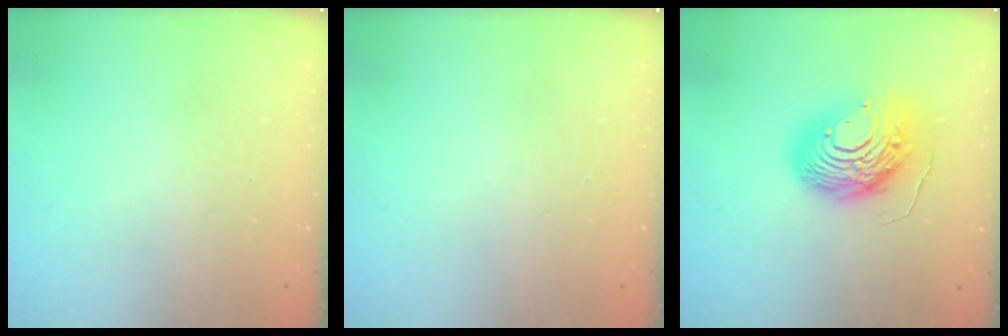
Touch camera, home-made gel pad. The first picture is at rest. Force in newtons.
{"total": 0.0}
{"total": 14.3, "press": 14.3, "slide": 1.4}